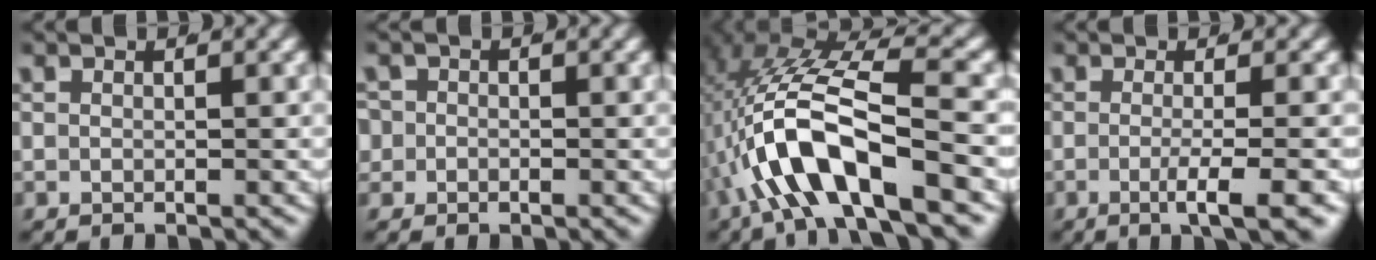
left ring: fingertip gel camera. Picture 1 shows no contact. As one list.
[{"total": 1.4, "force": [-0.4, 1.4, 0.3], "torque": [-0.010, -0.013, -0.002]}, {"total": 9.7, "force": [-1.4, 4.4, 8.5], "torque": [-0.191, -0.015, -0.010]}, {"total": 4.1, "force": [-2.1, -0.2, 3.5], "torque": [-0.057, -0.016, -0.028]}]